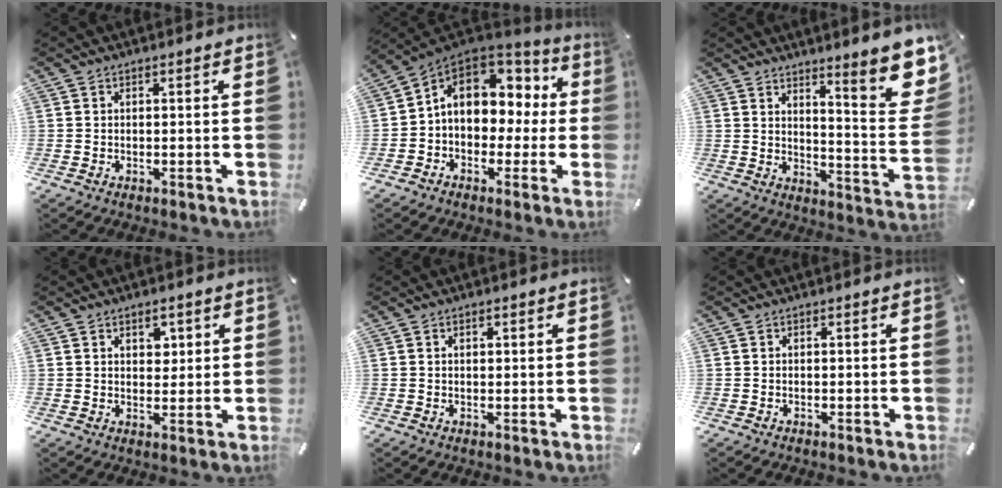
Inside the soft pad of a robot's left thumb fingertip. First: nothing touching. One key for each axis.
{"total": 11.6, "fx": 2.7, "fy": 9.1, "fz": 6.6, "tx": -0.116, "ty": -0.003, "tz": 0.055}
{"total": 13.2, "fx": 8.7, "fy": 3.0, "fz": 9.5, "tx": -0.117, "ty": -0.087, "tz": 0.142}
{"total": 3.7, "fx": 1.8, "fy": 2.9, "fz": 1.4, "tx": 0.005, "ty": -0.010, "tz": 0.023}
{"total": 1.2, "fx": 0.5, "fy": 0.7, "fz": 0.8, "tx": -0.017, "ty": 0.005, "tz": 0.007}
{"total": 0.0}